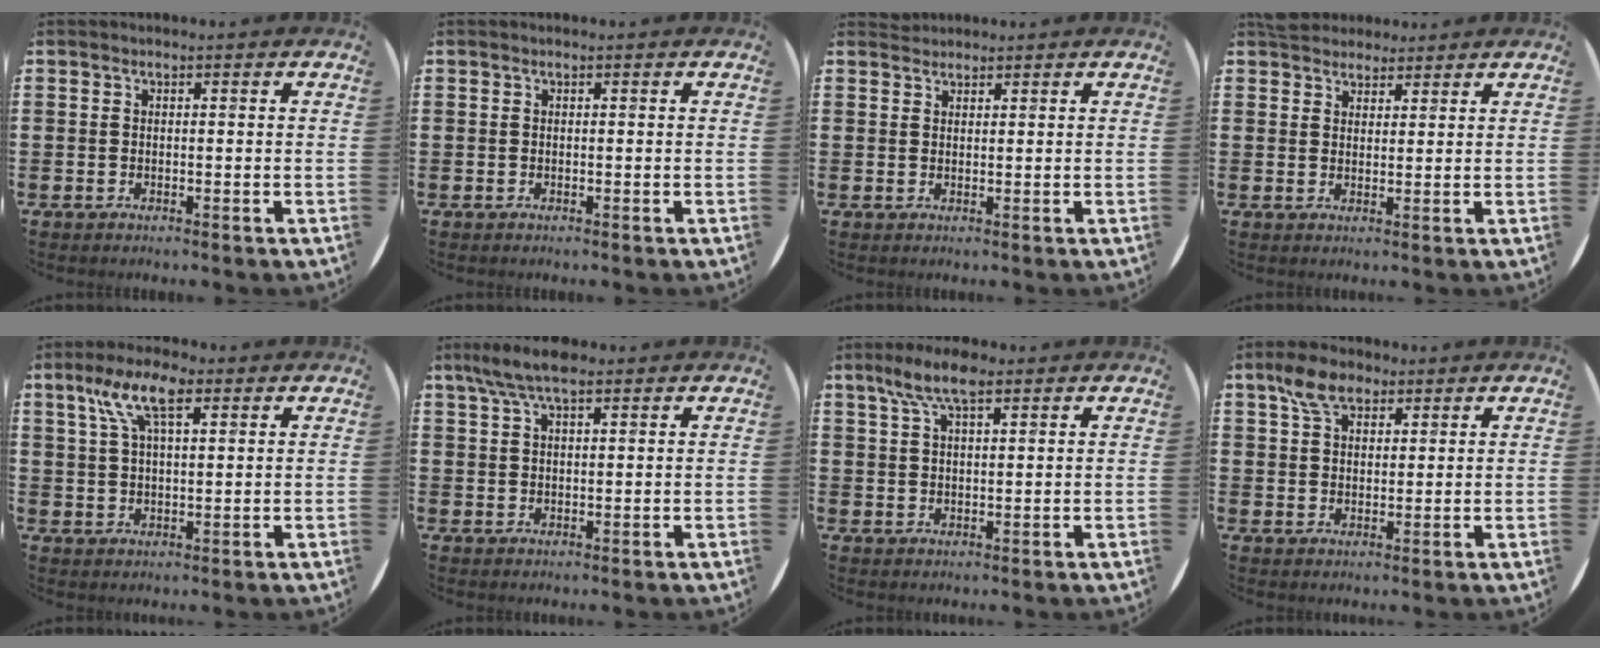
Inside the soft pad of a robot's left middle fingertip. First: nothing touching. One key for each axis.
{"total": 0.0}
{"total": 1.3, "fx": 1.2, "fy": 0.2, "fz": -0.1, "tx": 0.000, "ty": 0.001, "tz": 0.025}
{"total": 3.3, "fx": 3.1, "fy": 1.1, "fz": 0.0, "tx": -0.001, "ty": -0.003, "tz": 0.059}
{"total": 7.3, "fx": 3.9, "fy": 2.8, "fz": 5.5, "tx": -0.113, "ty": 0.009, "tz": 0.067}
{"total": 5.2, "fx": 3.7, "fy": 1.6, "fz": 3.4, "tx": -0.074, "ty": 0.004, "tz": 0.067}
{"total": 6.3, "fx": 4.1, "fy": 2.1, "fz": 4.3, "tx": -0.086, "ty": 0.003, "tz": 0.071}
{"total": 5.5, "fx": 3.8, "fy": 3.1, "fz": 2.6, "tx": -0.056, "ty": 0.007, "tz": 0.070}